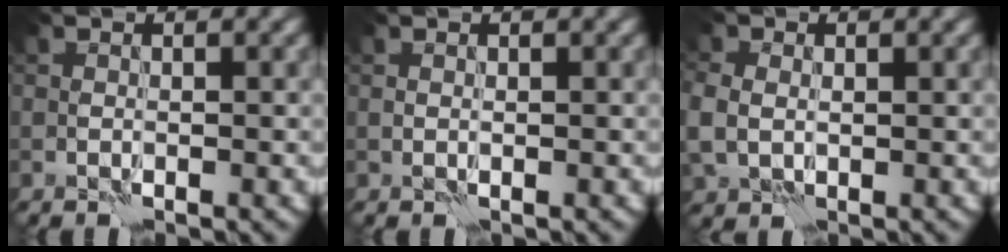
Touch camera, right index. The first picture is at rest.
{"total": 0.0}
{"total": 3.8, "force": [-0.1, 3.0, 2.3], "torque": [-0.056, 0.005, 0.002]}